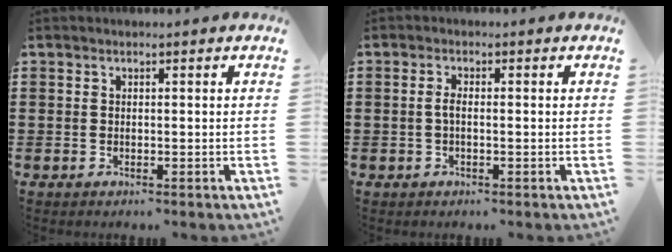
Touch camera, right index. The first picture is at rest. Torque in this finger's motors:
{"motor_torque": [1.10, 1.03, 0.18, 0.05]}